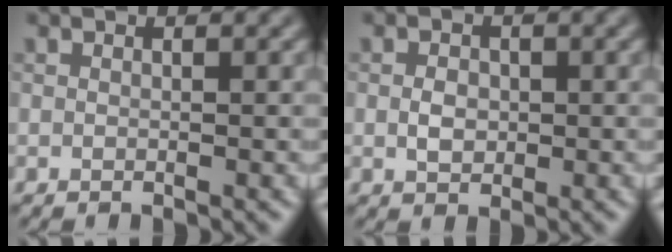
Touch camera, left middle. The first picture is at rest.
{"total": 1.8, "force": [-0.1, 1.4, 1.2], "torque": [-0.024, 0.000, -0.004]}